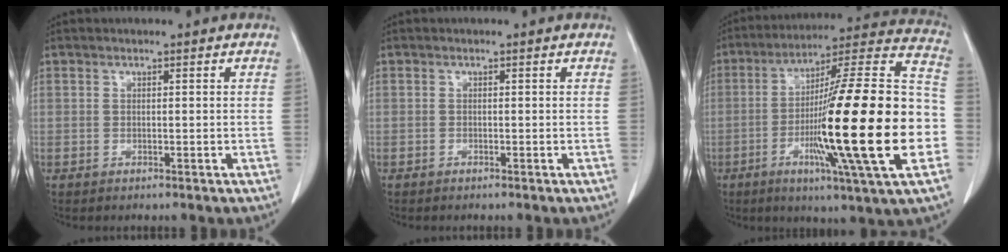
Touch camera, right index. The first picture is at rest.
{"total": 0.0}
{"total": 28.3, "force": [-5.8, 0.6, 27.7], "torque": [-0.400, -0.013, -0.111]}